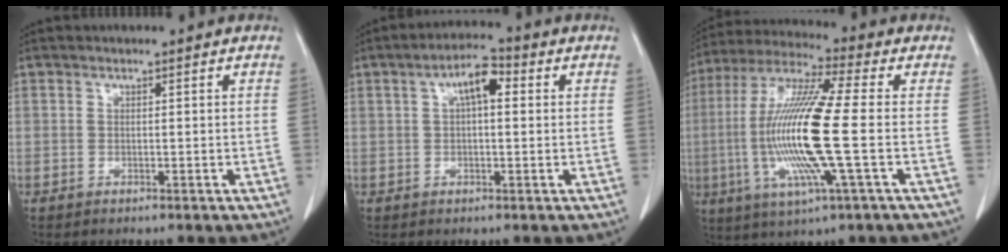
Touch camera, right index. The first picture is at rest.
{"total": 5.3, "force": [1.4, 1.8, 4.8], "torque": [-0.087, 0.022, 0.021]}
{"total": 16.8, "force": [-2.0, 0.4, 16.7], "torque": [-0.347, -0.007, -0.047]}